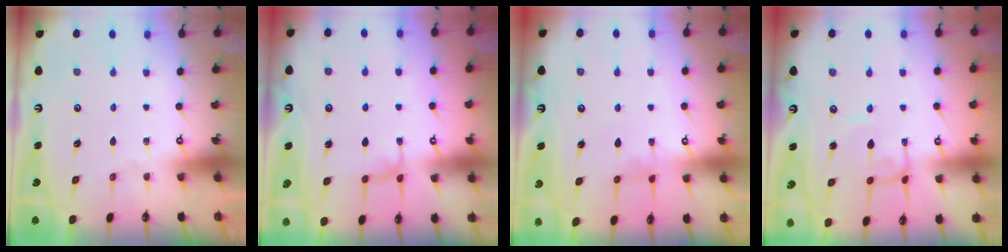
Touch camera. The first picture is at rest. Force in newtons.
{"total": 1.1, "press": 0.9, "slide": 0.6}
{"total": 0.8, "press": 0.8, "slide": 0.3}
{"total": 1.6, "press": 1.5, "slide": 0.1}